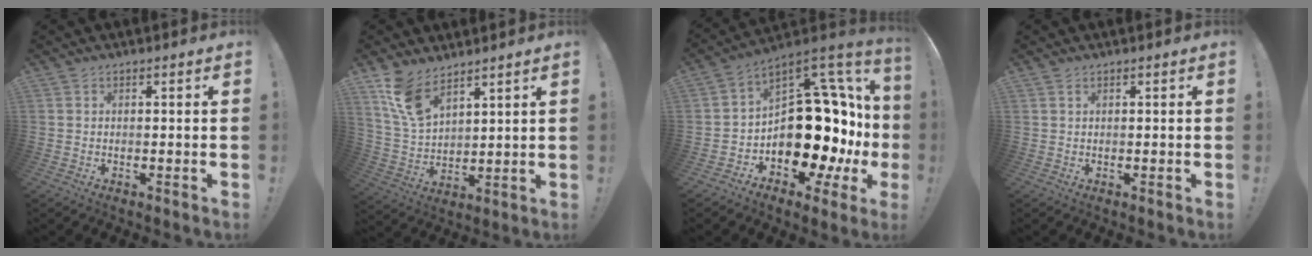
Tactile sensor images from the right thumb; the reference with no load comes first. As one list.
[{"total": 11.3, "force": [8.0, 5.6, 5.6], "torque": [-0.115, -0.036, 0.160]}, {"total": 22.3, "force": [-3.1, 14.5, 16.7], "torque": [-0.206, -0.017, -0.008]}, {"total": 0.6, "force": [0.5, 0.3, 0.2], "torque": [-0.002, -0.001, 0.009]}]